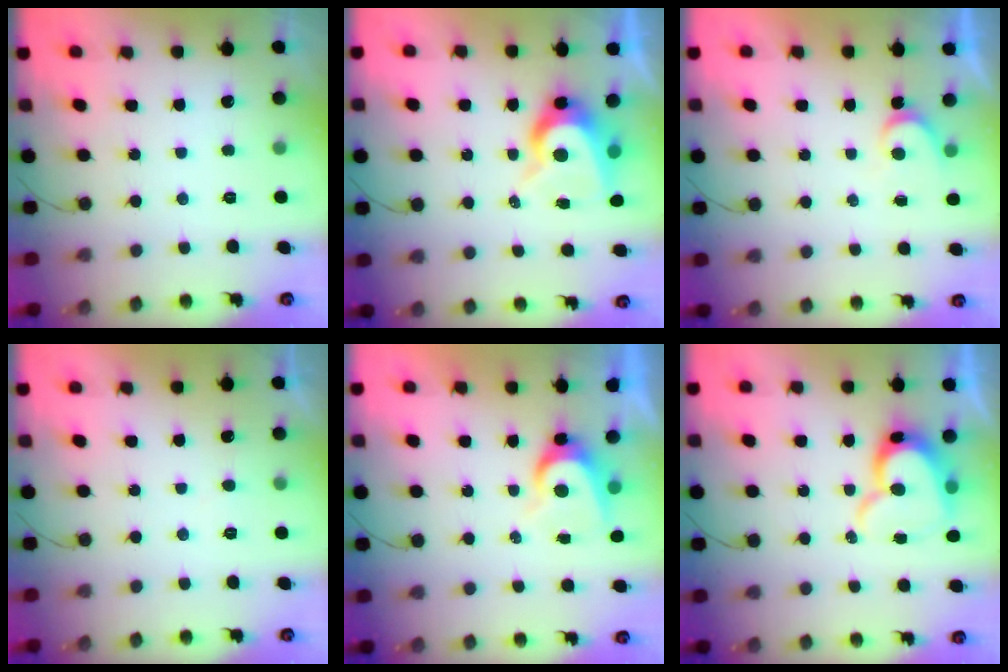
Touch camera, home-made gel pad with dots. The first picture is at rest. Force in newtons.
{"total": 8.5, "press": 8.4, "slide": 0.8}
{"total": 3.6, "press": 3.6, "slide": 0.4}
{"total": 3.8, "press": 3.8, "slide": 0.3}
{"total": 6.7, "press": 6.7, "slide": 0.7}
{"total": 13.2, "press": 13.2, "slide": 1.1}